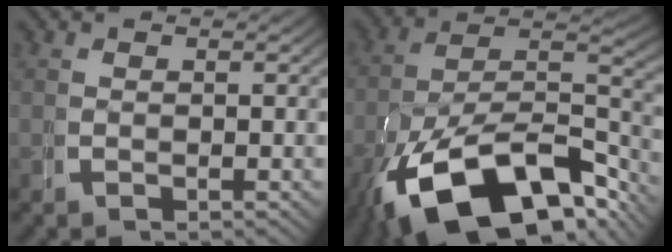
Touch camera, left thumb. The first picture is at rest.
{"total": 17.5, "force": [-7.1, 9.8, 12.6], "torque": [-0.233, -0.063, -0.084]}